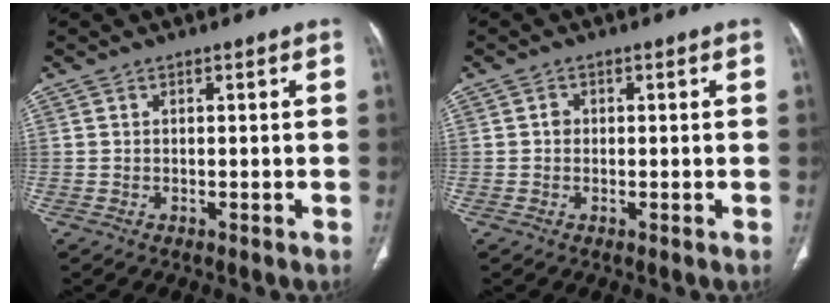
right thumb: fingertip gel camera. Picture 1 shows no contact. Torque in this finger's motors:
{"motor_torque": [-0.13, 0.08, 0.41, -0.29, -0.03]}